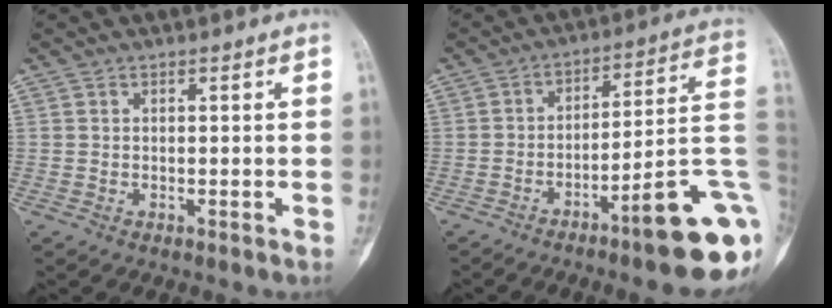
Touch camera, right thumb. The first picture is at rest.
{"total": 18.2, "force": [-6.8, 3.1, 16.5], "torque": [-0.169, 0.052, -0.091]}